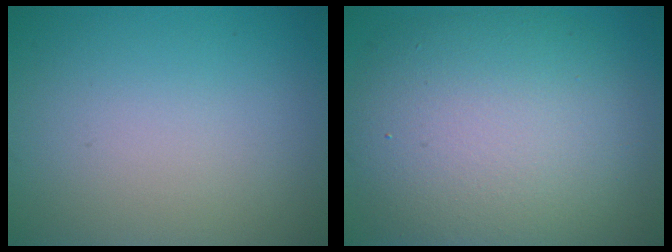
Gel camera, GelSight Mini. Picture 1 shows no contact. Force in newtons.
{"total": 11.0, "press": 11.0, "slide": 0.7}